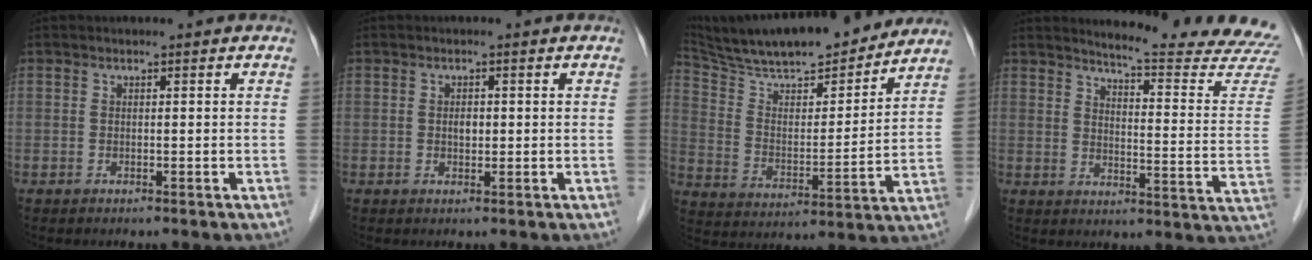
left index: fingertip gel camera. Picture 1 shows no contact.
{"total": 1.3, "force": [0.1, 0.8, 1.0], "torque": [-0.018, 0.001, 0.002]}
{"total": 22.2, "force": [19.7, 3.1, 9.7], "torque": [-0.167, 0.006, 0.308]}
{"total": 18.4, "force": [17.8, -1.0, 4.5], "torque": [-0.063, -0.135, 0.199]}